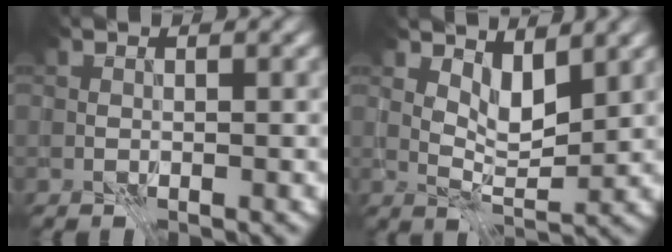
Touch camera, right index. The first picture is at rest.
{"total": 3.2, "force": [2.0, 1.1, 2.2], "torque": [-0.045, -0.010, 0.037]}